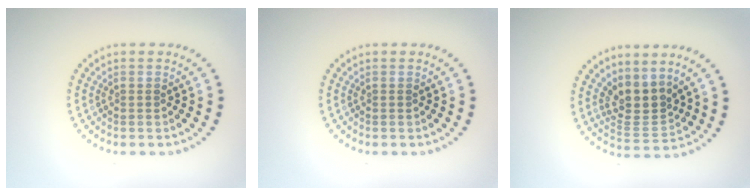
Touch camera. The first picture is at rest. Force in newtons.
{"total": 0.0}
{"total": 3.2, "press": 2.4, "slide": 2.1}